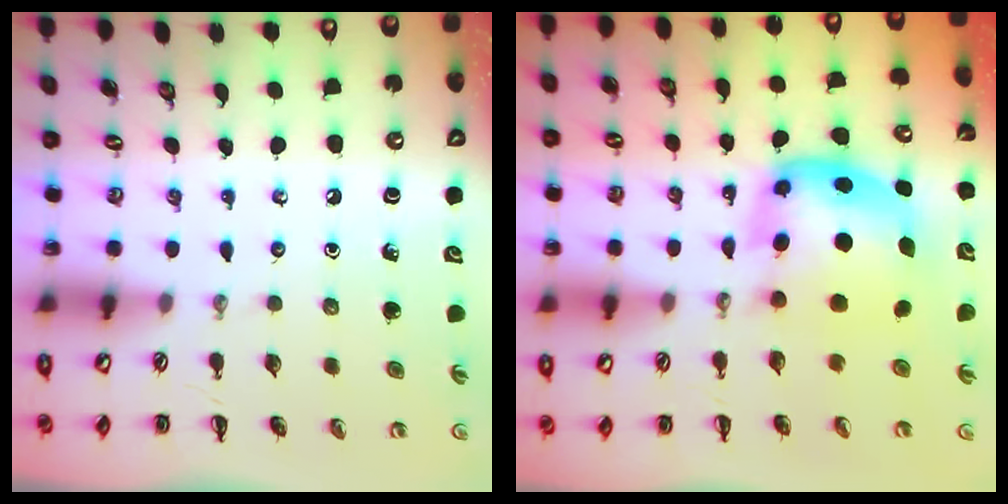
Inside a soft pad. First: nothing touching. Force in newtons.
{"total": 7.0, "press": 6.8, "slide": 1.6}